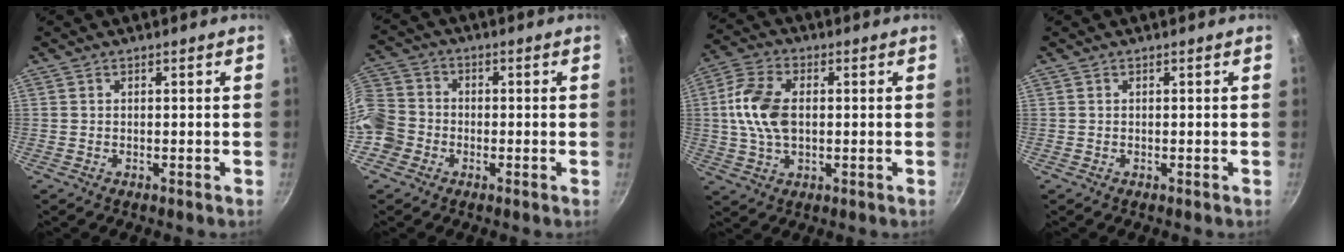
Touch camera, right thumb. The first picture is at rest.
{"total": 10.0, "force": [-3.4, 8.4, 4.2], "torque": [-0.069, 0.035, -0.085]}
{"total": 11.1, "force": [0.7, 6.8, 8.8], "torque": [-0.169, 0.016, 0.005]}
{"total": 0.0}